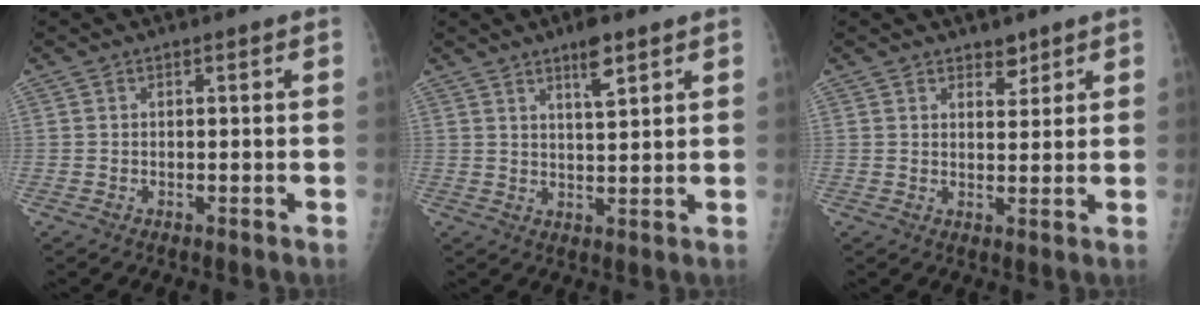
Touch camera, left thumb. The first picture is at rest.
{"total": 5.1, "force": [3.3, 1.2, 3.7], "torque": [-0.056, -0.021, 0.054]}
{"total": 2.9, "force": [2.2, 1.5, 1.1], "torque": [-0.001, -0.016, 0.035]}